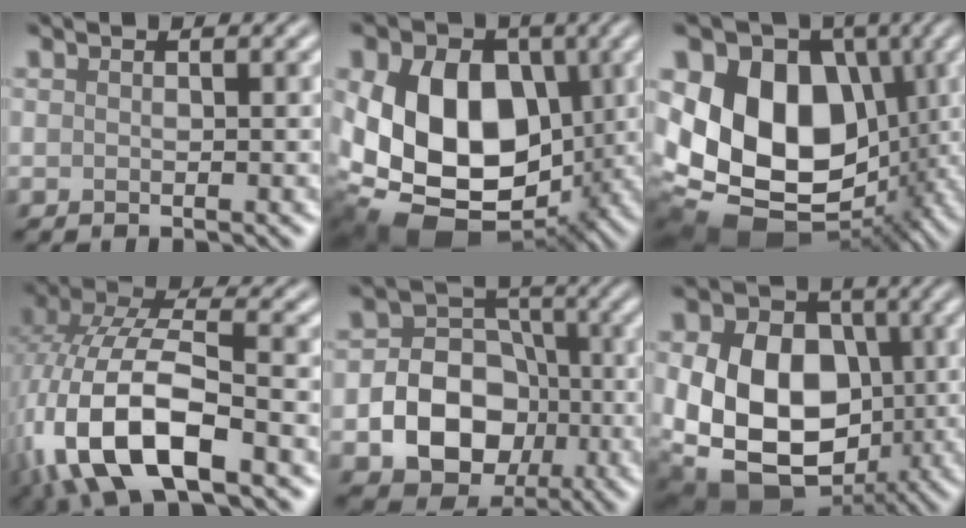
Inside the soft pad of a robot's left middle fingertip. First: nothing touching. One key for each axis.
{"total": 14.4, "fx": -0.3, "fy": 10.4, "fz": 10.0, "tx": -0.165, "ty": -0.012, "tz": -0.010}
{"total": 17.6, "fx": 0.0, "fy": 13.7, "fz": 11.1, "tx": -0.178, "ty": -0.007, "tz": 0.007}
{"total": 12.6, "fx": -4.3, "fy": 5.4, "fz": 10.5, "tx": -0.225, "ty": -0.003, "tz": -0.085}
{"total": 8.6, "fx": -2.4, "fy": 6.8, "fz": 4.6, "tx": -0.058, "ty": -0.009, "tz": -0.061}
{"total": 16.7, "fx": -1.2, "fy": 13.2, "fz": 10.2, "tx": -0.193, "ty": 0.000, "tz": -0.040}